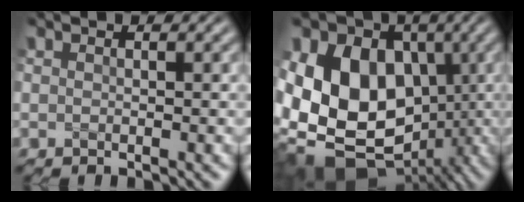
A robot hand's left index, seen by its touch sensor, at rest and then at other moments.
{"total": 19.9, "force": [-1.0, 16.3, 11.4], "torque": [-0.224, 0.032, -0.043]}